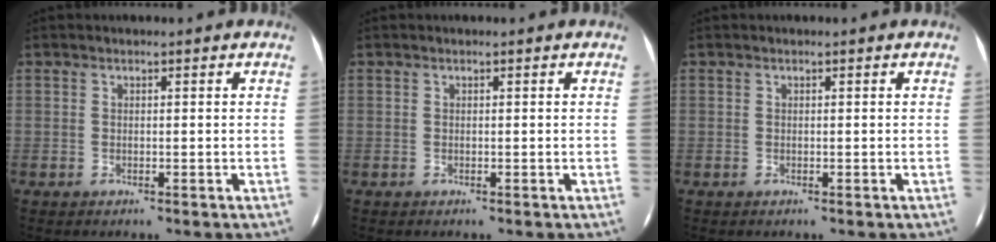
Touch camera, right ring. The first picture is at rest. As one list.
[{"total": 0.0}, {"total": 0.0}]